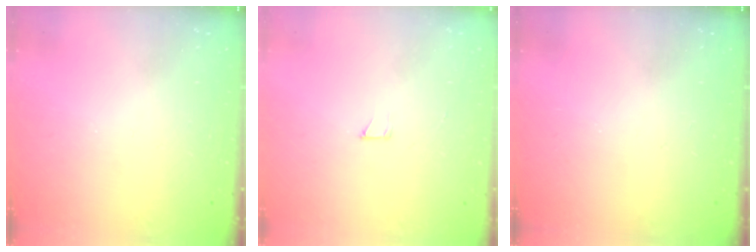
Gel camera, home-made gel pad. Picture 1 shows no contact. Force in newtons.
{"total": 1.7, "press": 1.7, "slide": 0.1}
{"total": 0.0}